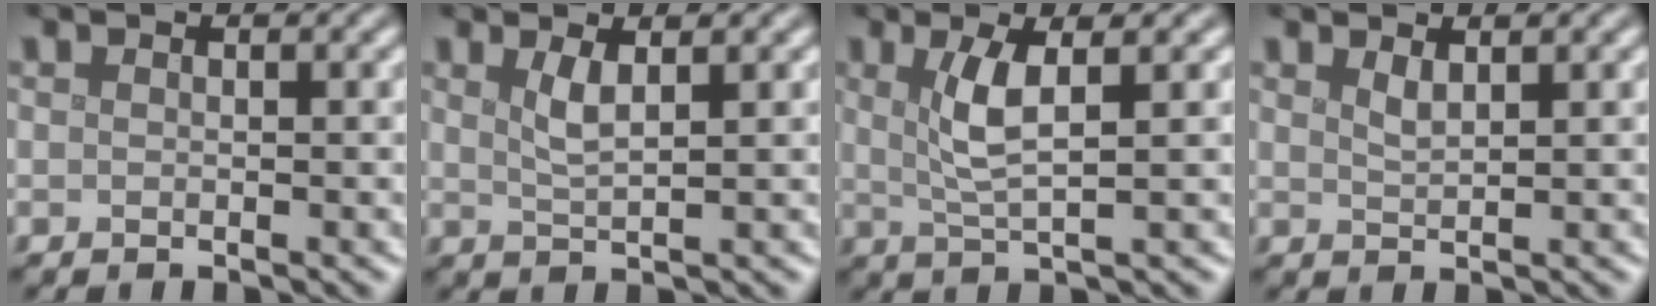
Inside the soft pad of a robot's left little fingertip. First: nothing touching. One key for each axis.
{"total": 2.1, "fx": 1.0, "fy": 0.5, "fz": 1.7, "tx": -0.032, "ty": -0.003, "tz": 0.019}
{"total": 3.6, "fx": 1.0, "fy": 0.8, "fz": 3.3, "tx": -0.068, "ty": -0.002, "tz": 0.023}
{"total": 1.3, "fx": 1.0, "fy": 0.3, "fz": 0.8, "tx": -0.015, "ty": -0.001, "tz": 0.018}